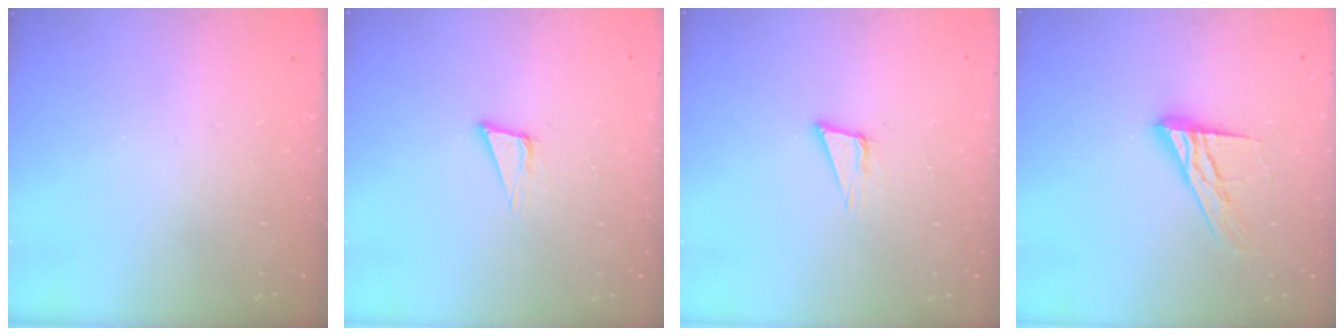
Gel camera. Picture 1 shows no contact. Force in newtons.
{"total": 4.3, "press": 3.1, "slide": 3.0}
{"total": 4.3, "press": 3.1, "slide": 3.0}
{"total": 13.1, "press": 13.1, "slide": 1.0}